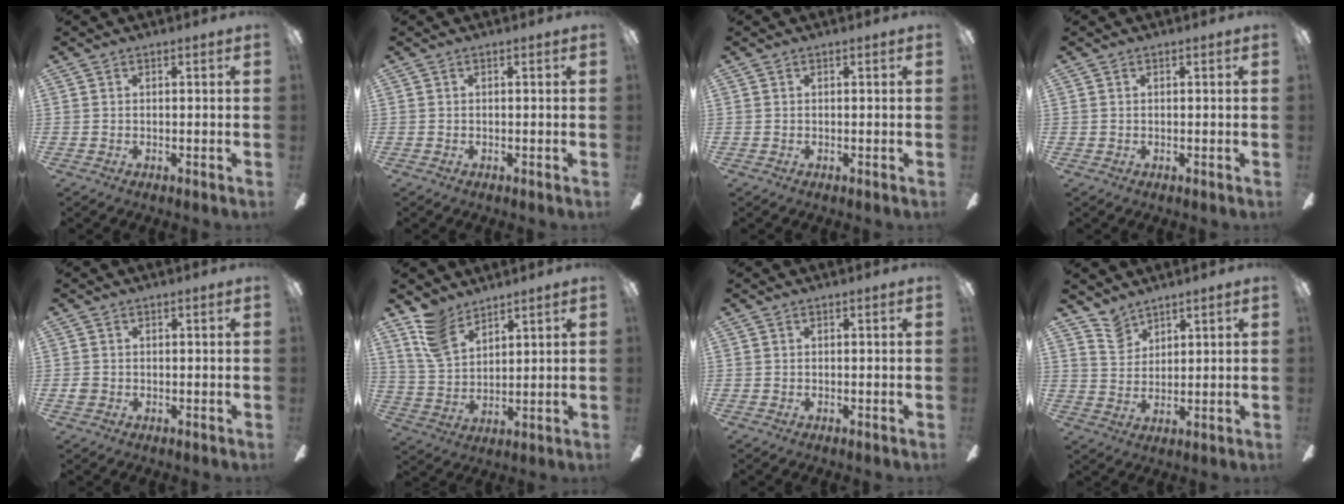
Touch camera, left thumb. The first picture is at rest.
{"total": 0.0}
{"total": 0.0}
{"total": 0.5, "force": [0.3, 0.4, 0.0], "torque": [0.001, 0.005, 0.004]}
{"total": 1.3, "force": [0.0, 1.3, 0.4], "torque": [-0.007, 0.004, -0.001]}
{"total": 9.8, "force": [7.6, 4.7, 4.1], "torque": [-0.102, -0.024, 0.151]}
{"total": 0.0}
{"total": 5.9, "force": [4.8, 3.1, 1.2], "torque": [-0.033, -0.016, 0.094]}